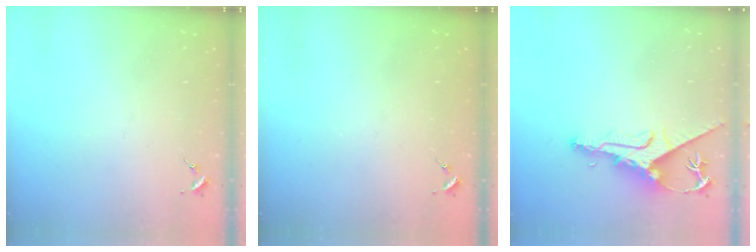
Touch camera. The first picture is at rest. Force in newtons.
{"total": 0.7, "press": 0.7, "slide": 0.1}
{"total": 11.0, "press": 10.9, "slide": 1.2}